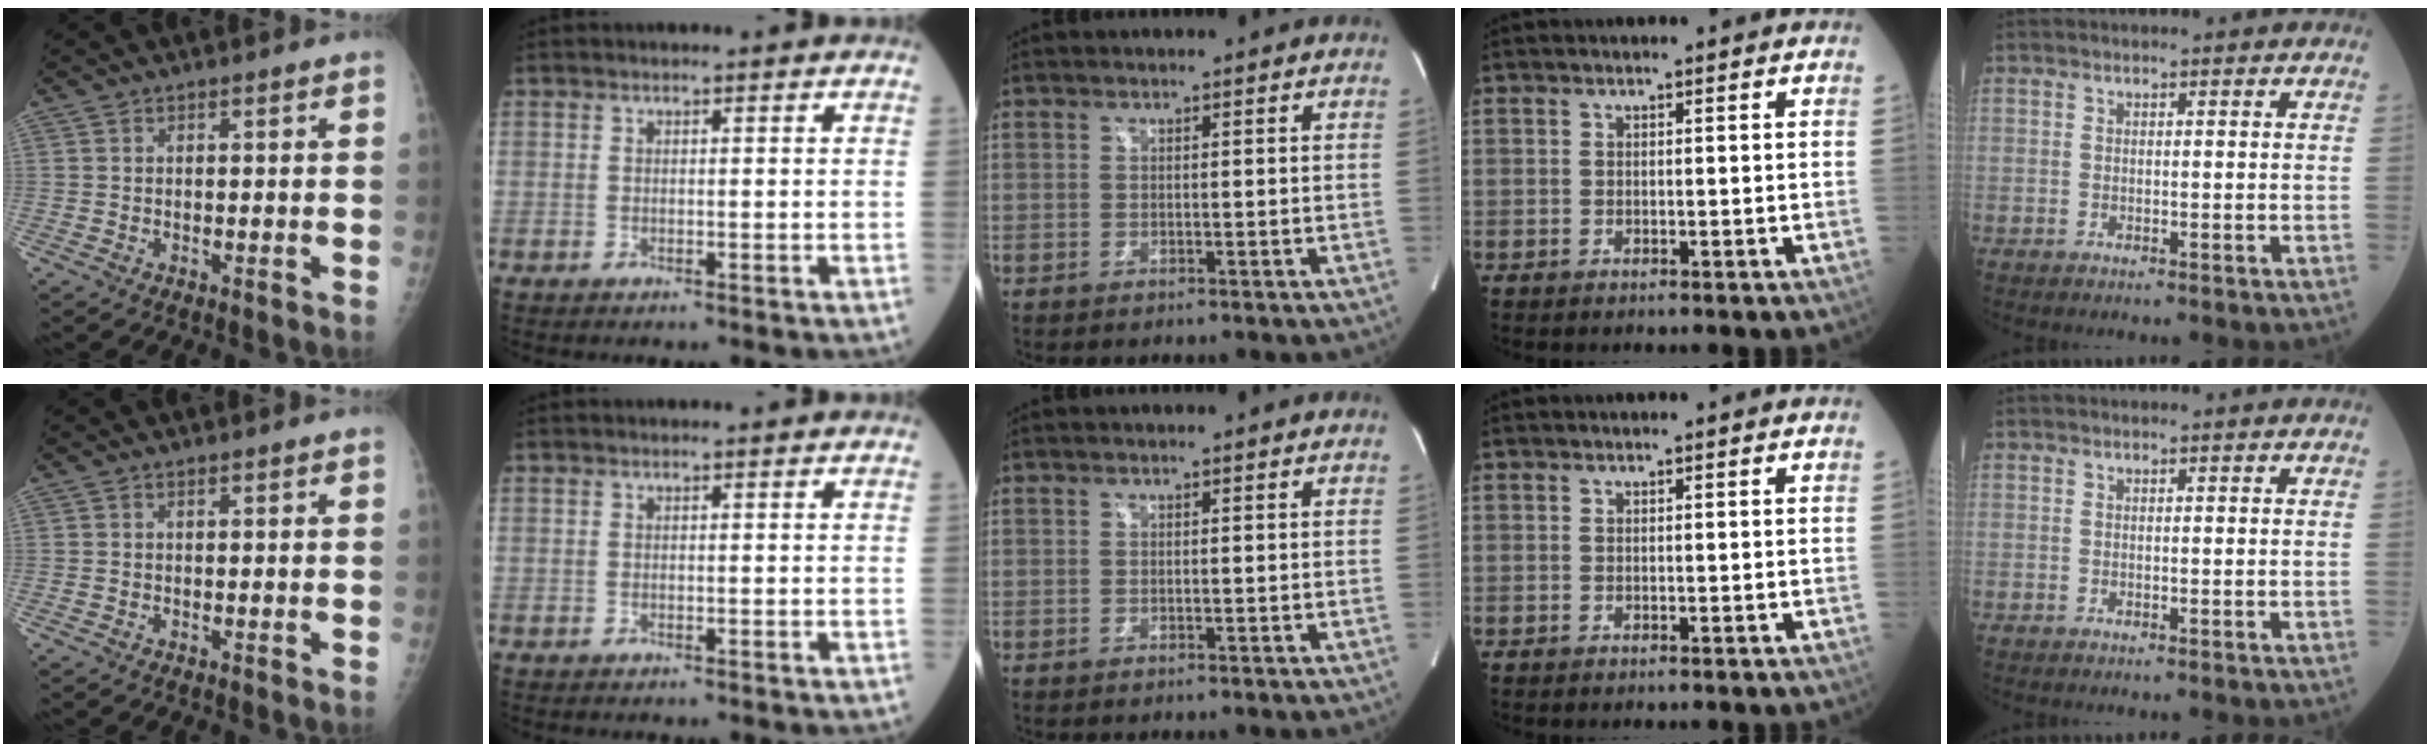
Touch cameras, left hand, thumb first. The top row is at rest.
{}